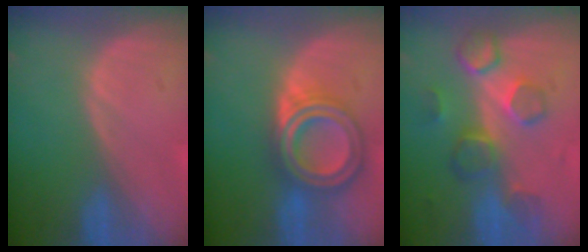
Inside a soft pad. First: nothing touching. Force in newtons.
{"total": 8.0, "press": 8.0, "slide": 0.5}
{"total": 8.4, "press": 7.7, "slide": 3.5}